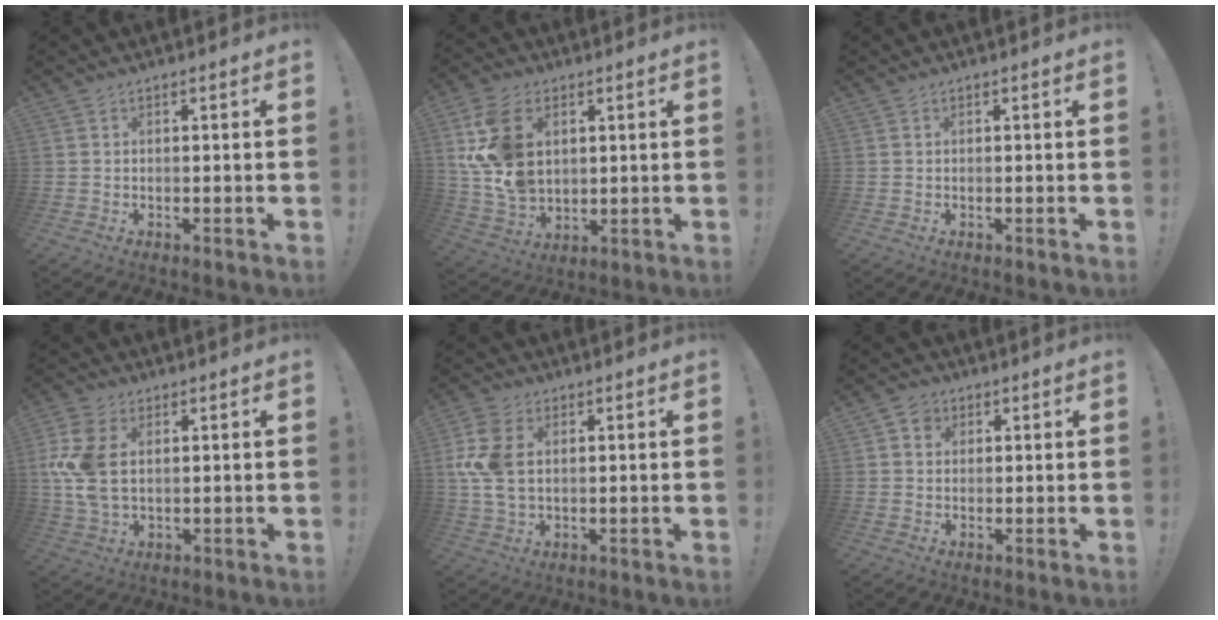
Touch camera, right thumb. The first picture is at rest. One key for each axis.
{"total": 15.3, "fx": 4.4, "fy": 10.5, "fz": 10.2, "tx": -0.209, "ty": -0.018, "tz": 0.086}
{"total": 0.0}
{"total": 12.3, "fx": 2.5, "fy": 7.6, "fz": 9.4, "tx": -0.199, "ty": -0.013, "tz": 0.046}
{"total": 11.4, "fx": 2.3, "fy": 7.3, "fz": 8.4, "tx": -0.184, "ty": -0.003, "tz": 0.044}
{"total": 3.6, "fx": 1.2, "fy": 3.2, "fz": 1.3, "tx": -0.018, "ty": 0.001, "tz": 0.021}